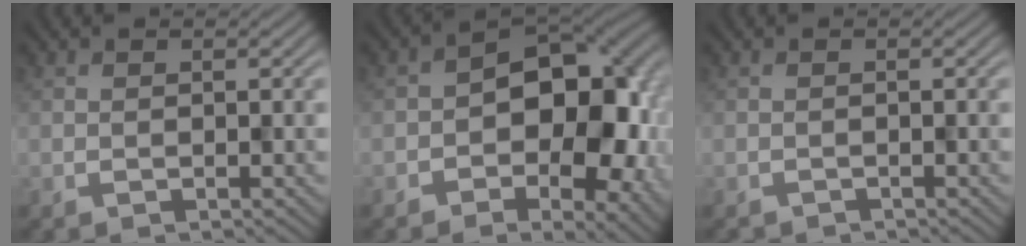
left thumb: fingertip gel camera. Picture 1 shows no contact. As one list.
[{"total": 13.3, "force": [-1.0, 8.5, 10.2], "torque": [-0.118, 0.005, -0.019]}, {"total": 0.8, "force": [-0.7, 0.0, -0.4], "torque": [0.008, 0.002, -0.012]}]